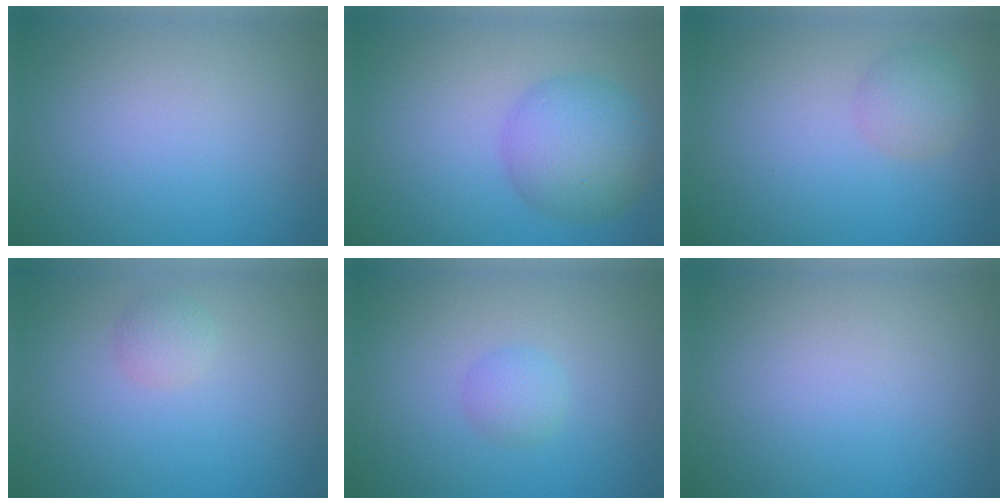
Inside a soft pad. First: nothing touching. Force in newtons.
{"total": 5.7, "press": 5.7, "slide": 0.1}
{"total": 2.2, "press": 2.2, "slide": 0.0}
{"total": 1.3, "press": 1.3, "slide": 0.1}
{"total": 1.5, "press": 1.5, "slide": 0.1}
{"total": 0.0}